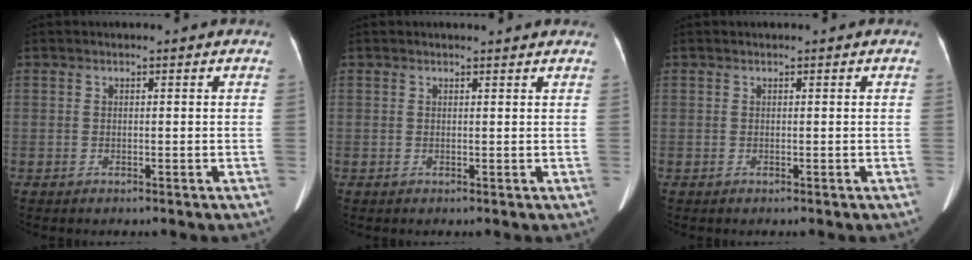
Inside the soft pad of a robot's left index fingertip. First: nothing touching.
{"total": 2.1, "force": [2.1, 0.2, 0.4], "torque": [-0.012, 0.004, 0.021]}
{"total": 0.0}